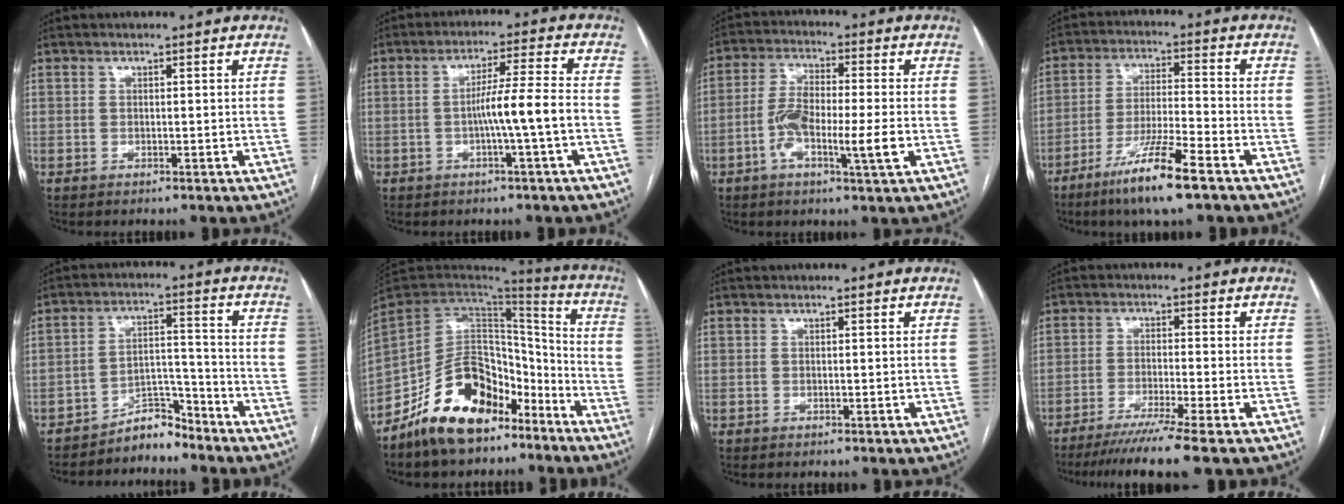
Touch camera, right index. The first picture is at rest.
{"total": 7.1, "force": [-1.8, -1.0, 6.8], "torque": [-0.113, 0.011, -0.029]}
{"total": 9.6, "force": [-2.5, 1.6, 9.1], "torque": [-0.169, 0.004, -0.048]}
{"total": 11.1, "force": [-7.1, 0.2, 8.5], "torque": [-0.163, -0.025, -0.130]}
{"total": 5.5, "force": [-5.2, 1.6, 0.7], "torque": [-0.001, 0.027, -0.088]}
{"total": 17.4, "force": [-11.7, 9.3, 9.0], "torque": [-0.167, 0.038, -0.203]}
{"total": 0.0}
{"total": 8.7, "force": [-6.7, -2.0, 5.3], "torque": [-0.074, -0.029, -0.109]}